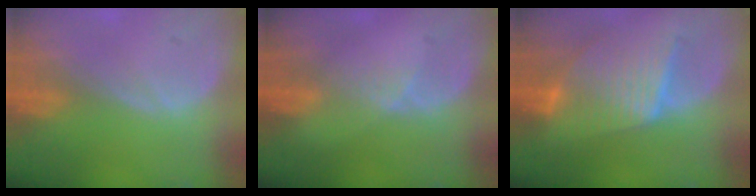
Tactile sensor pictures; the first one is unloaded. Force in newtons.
{"total": 2.0, "press": 1.6, "slide": 1.3}
{"total": 8.4, "press": 8.4, "slide": 0.5}